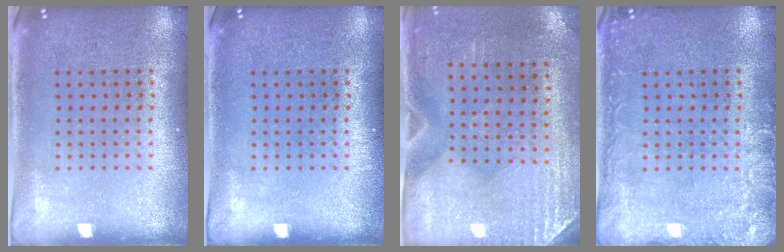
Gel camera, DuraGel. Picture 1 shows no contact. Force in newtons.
{"total": 0.0}
{"total": 3.0, "press": 2.5, "slide": 1.5}
{"total": 2.6, "press": 2.6, "slide": 0.3}